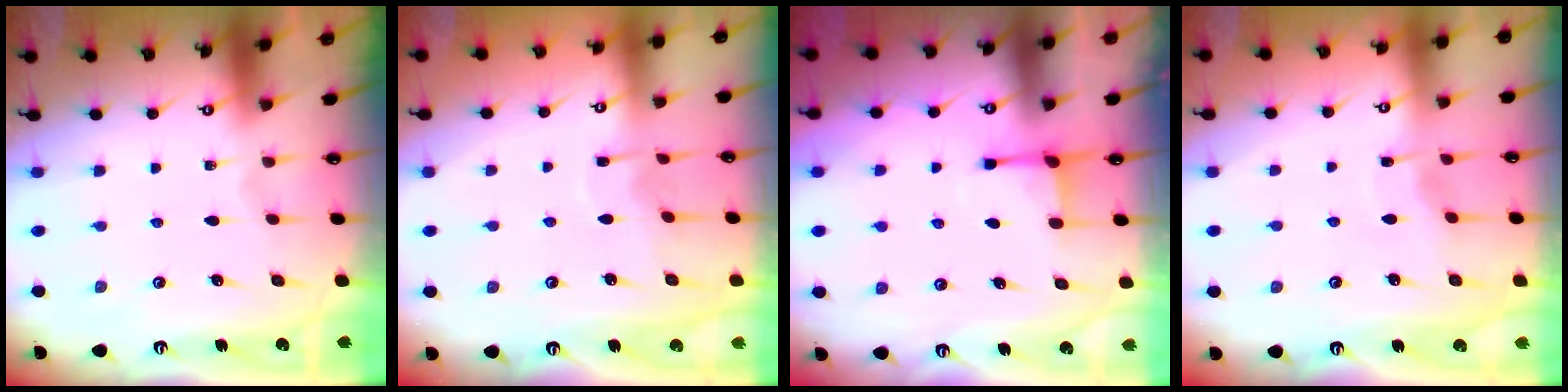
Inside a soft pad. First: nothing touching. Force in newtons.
{"total": 3.7, "press": 3.7, "slide": 0.5}
{"total": 2.2, "press": 2.1, "slide": 0.7}
{"total": 3.2, "press": 3.2, "slide": 0.3}